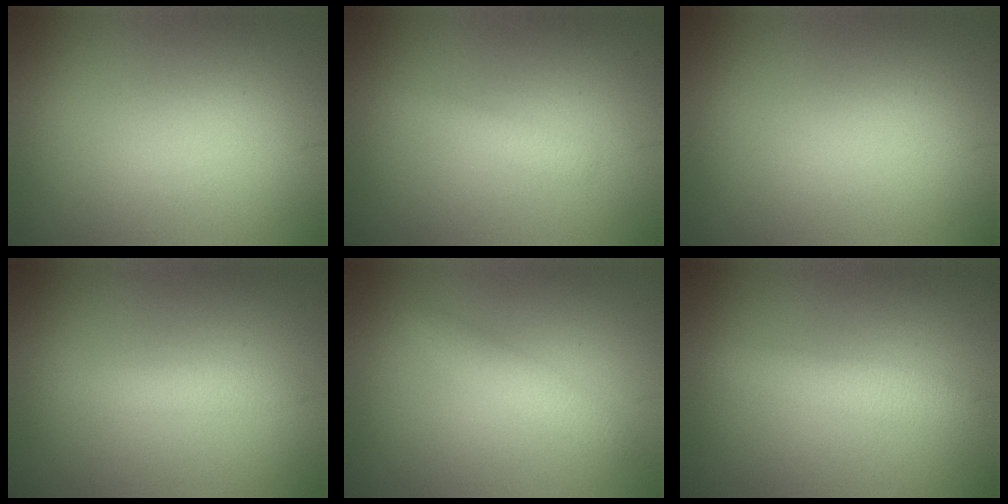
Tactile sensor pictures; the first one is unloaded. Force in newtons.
{"total": 1.4, "press": 1.4, "slide": 0.1}
{"total": 0.0}
{"total": 1.9, "press": 1.9, "slide": 0.1}
{"total": 2.1, "press": 2.1, "slide": 0.2}
{"total": 2.7, "press": 2.7, "slide": 0.0}